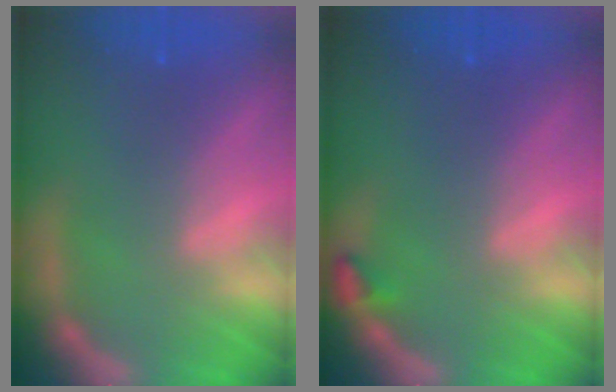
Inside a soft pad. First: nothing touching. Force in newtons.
{"total": 0.9}